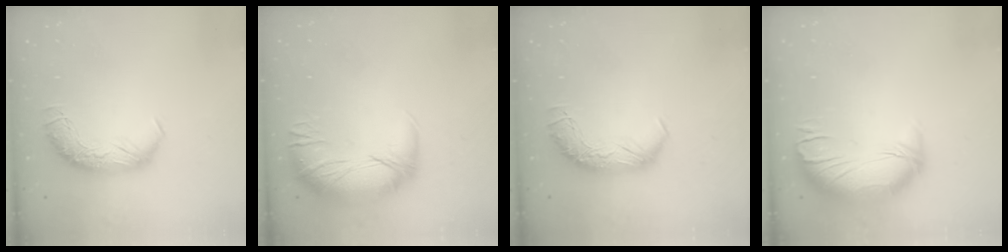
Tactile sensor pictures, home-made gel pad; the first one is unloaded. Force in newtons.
{"total": 2.7, "press": 0.4, "slide": 2.7}
{"total": 0.0}
{"total": 2.5, "press": 1.2, "slide": 2.2}